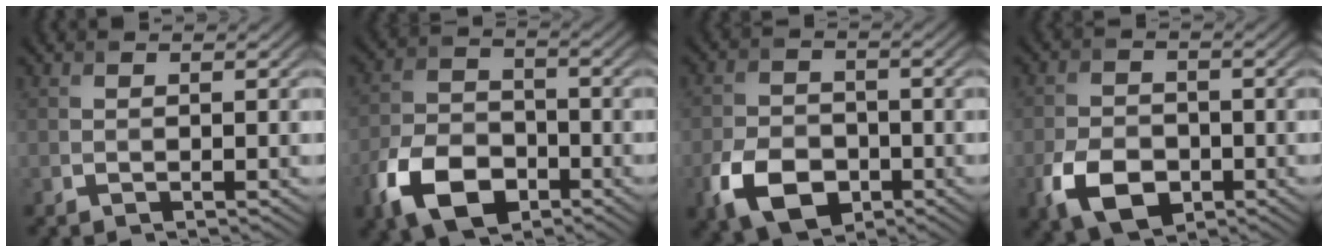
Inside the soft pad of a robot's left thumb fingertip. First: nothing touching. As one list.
[{"total": 10.1, "force": [-5.2, 6.3, 6.0], "torque": [-0.138, -0.015, -0.108]}, {"total": 8.2, "force": [-3.6, 5.5, 4.8], "torque": [-0.107, -0.016, -0.070]}, {"total": 7.4, "force": [-3.1, 4.9, 4.5], "torque": [-0.101, -0.016, -0.059]}]